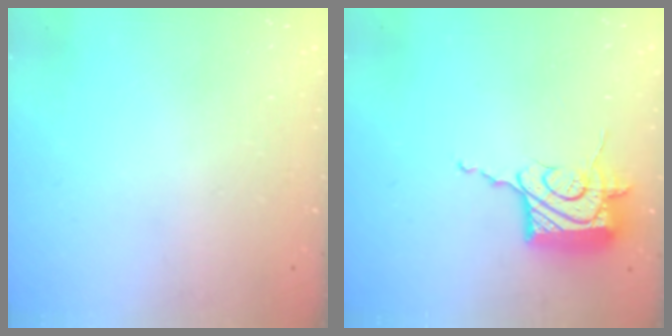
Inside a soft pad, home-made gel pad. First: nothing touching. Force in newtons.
{"total": 17.2, "press": 17.1, "slide": 0.7}